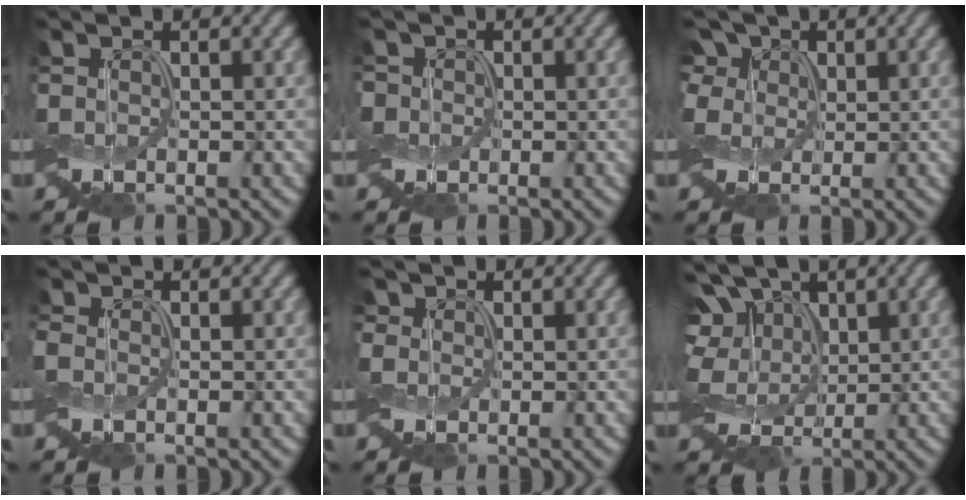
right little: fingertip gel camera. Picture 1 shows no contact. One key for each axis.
{"total": 1.1, "fx": -0.1, "fy": 1.1, "fz": -0.1, "tx": 0.003, "ty": 0.003, "tz": -0.010}
{"total": 3.8, "fx": 1.9, "fy": 2.9, "fz": 1.5, "tx": -0.047, "ty": 0.009, "tz": 0.032}
{"total": 0.5, "fx": -0.3, "fy": 0.4, "fz": 0.2, "tx": -0.006, "ty": 0.003, "tz": -0.005}
{"total": 1.3, "fx": 0.8, "fy": 1.1, "fz": 0.1, "tx": -0.009, "ty": 0.006, "tz": 0.012}
{"total": 10.9, "fx": 3.2, "fy": 7.7, "fz": 6.9, "tx": -0.136, "ty": 0.021, "tz": 0.037}